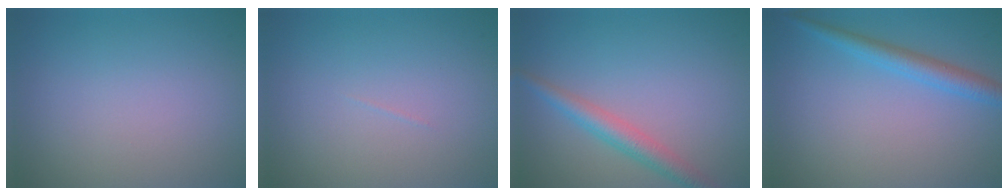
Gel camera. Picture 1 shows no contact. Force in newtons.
{"total": 0.0}
{"total": 2.9, "press": 2.9, "slide": 0.1}
{"total": 2.6, "press": 2.6, "slide": 0.1}